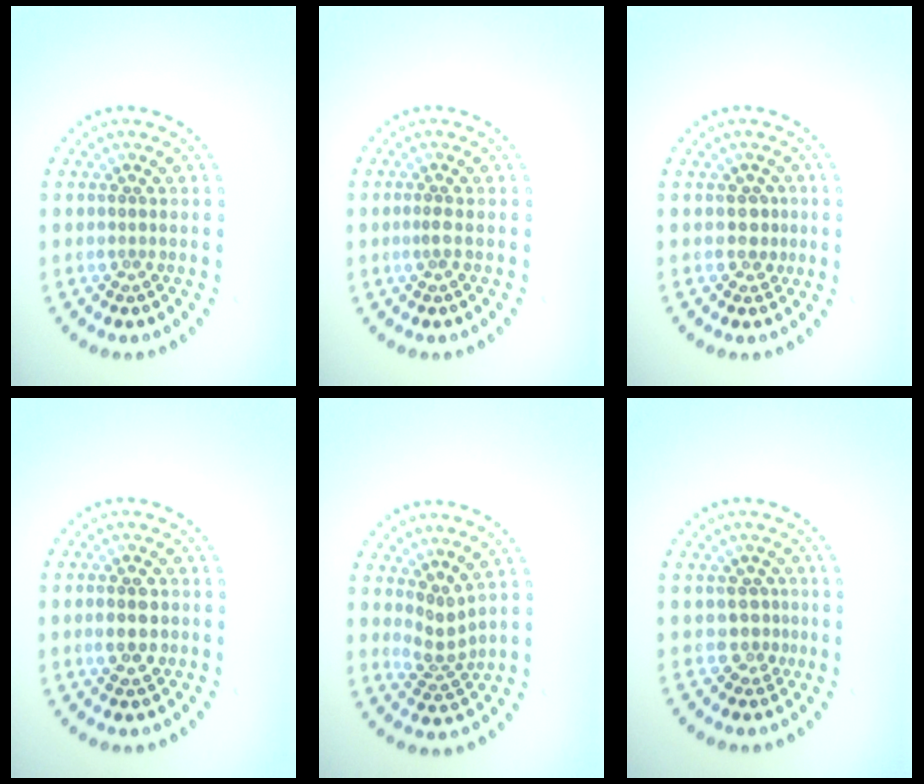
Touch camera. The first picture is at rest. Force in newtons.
{"total": 0.9, "press": 0.6, "slide": 0.7}
{"total": 1.5, "press": 1.2, "slide": 0.9}
{"total": 3.0, "press": 3.0, "slide": 0.1}
{"total": 2.2, "press": 1.6, "slide": 1.6}
{"total": 2.1, "press": 1.3, "slide": 1.6}